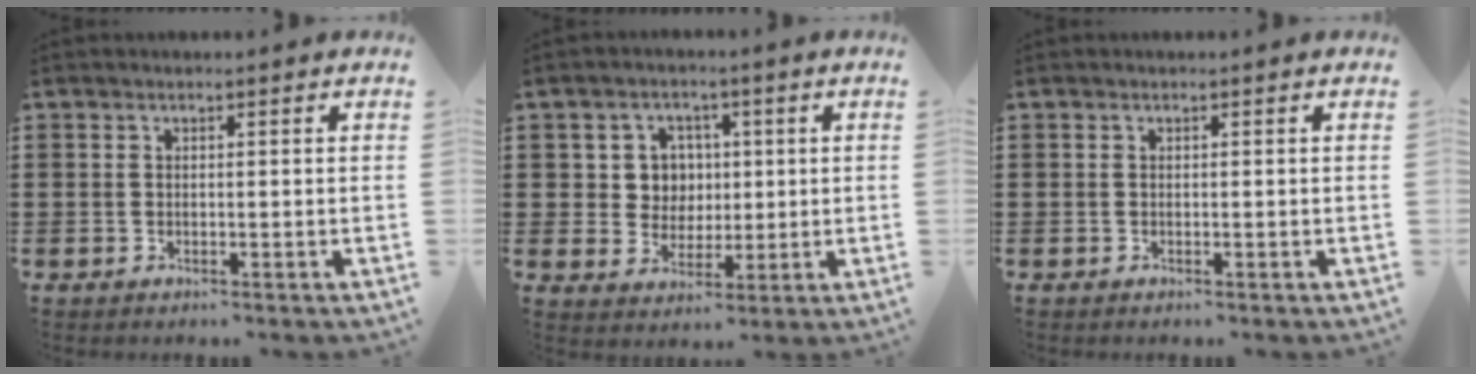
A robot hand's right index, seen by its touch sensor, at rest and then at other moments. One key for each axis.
{"total": 5.2, "fx": 1.1, "fy": 5.0, "fz": 1.3, "tx": -0.050, "ty": 0.018, "tz": 0.017}
{"total": 0.0}